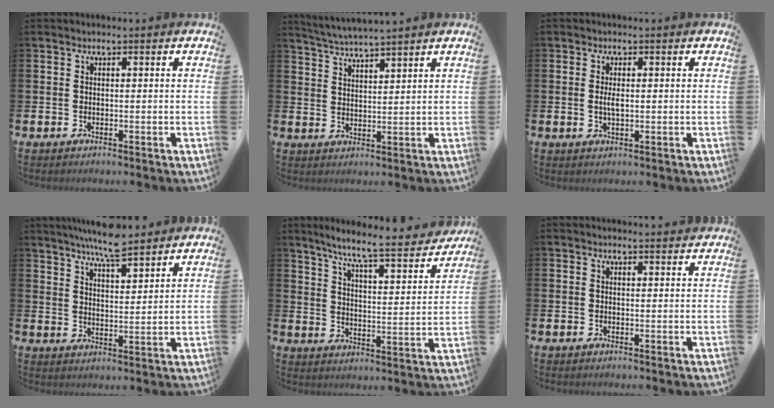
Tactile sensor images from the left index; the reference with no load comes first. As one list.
[{"total": 4.0, "force": [3.9, -0.4, 0.3], "torque": [-0.024, -0.019, 0.071]}, {"total": 2.1, "force": [0.1, 0.8, 1.9], "torque": [-0.036, 0.002, 0.000]}, {"total": 6.7, "force": [6.5, 0.3, 1.7], "torque": [-0.047, -0.032, 0.116]}, {"total": 7.9, "force": [7.0, 0.5, 3.5], "torque": [-0.091, -0.050, 0.116]}, {"total": 1.1, "force": [1.1, 0.0, 0.0], "torque": [0.007, -0.006, 0.019]}]